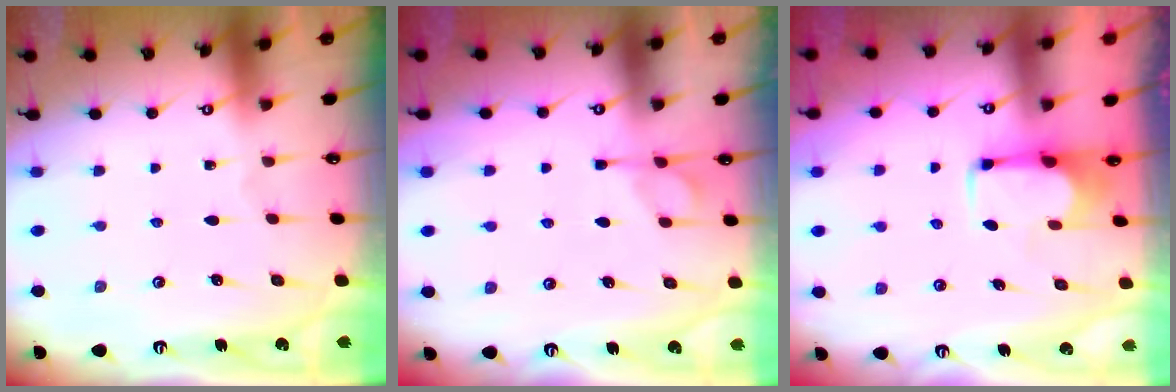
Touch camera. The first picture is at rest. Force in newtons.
{"total": 1.1, "press": 0.0, "slide": 1.0}
{"total": 1.9, "press": 1.7, "slide": 0.7}